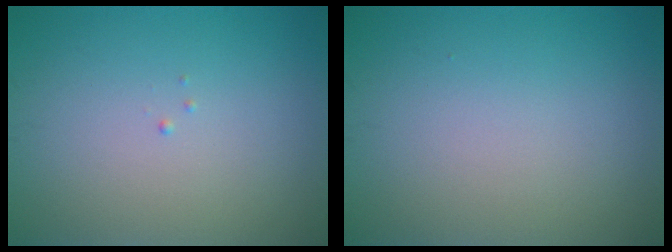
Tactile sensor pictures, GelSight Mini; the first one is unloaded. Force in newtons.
{"total": 0.0}